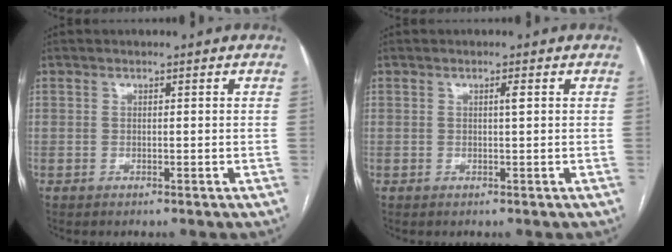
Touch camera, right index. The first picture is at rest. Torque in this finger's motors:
{"motor_torque": [0.00, 0.04, 0.00, 0.01]}